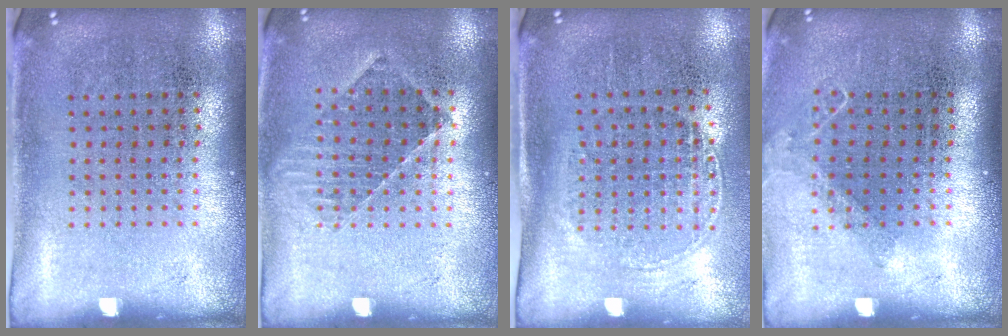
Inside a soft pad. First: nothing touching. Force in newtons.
{"total": 1.0, "press": 1.0, "slide": 0.3}
{"total": 1.5, "press": 1.2, "slide": 0.8}
{"total": 0.9, "press": 0.9, "slide": 0.1}